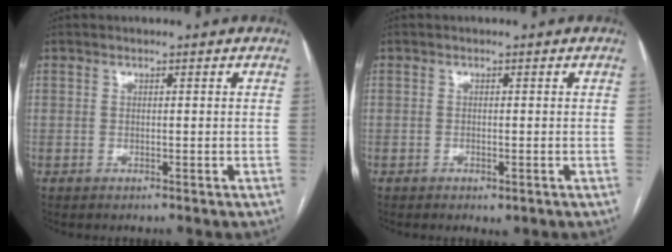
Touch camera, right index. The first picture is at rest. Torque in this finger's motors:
{"motor_torque": [0.27, -0.17, 0.08, 0.00]}